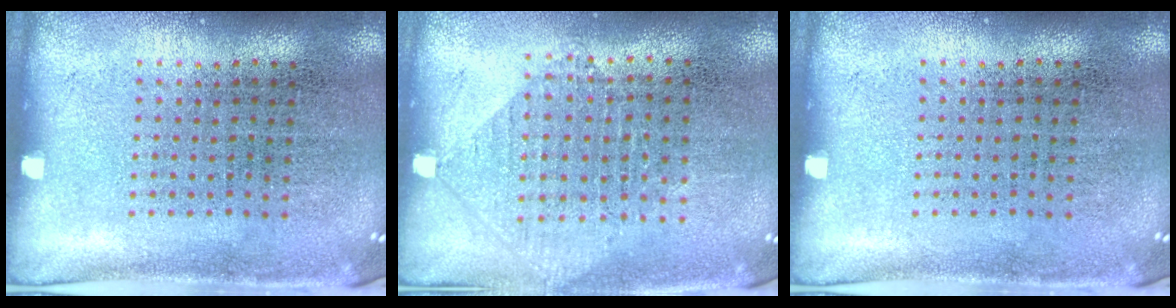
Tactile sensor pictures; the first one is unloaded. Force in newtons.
{"total": 0.9, "press": 0.9, "slide": 0.2}
{"total": 0.0}